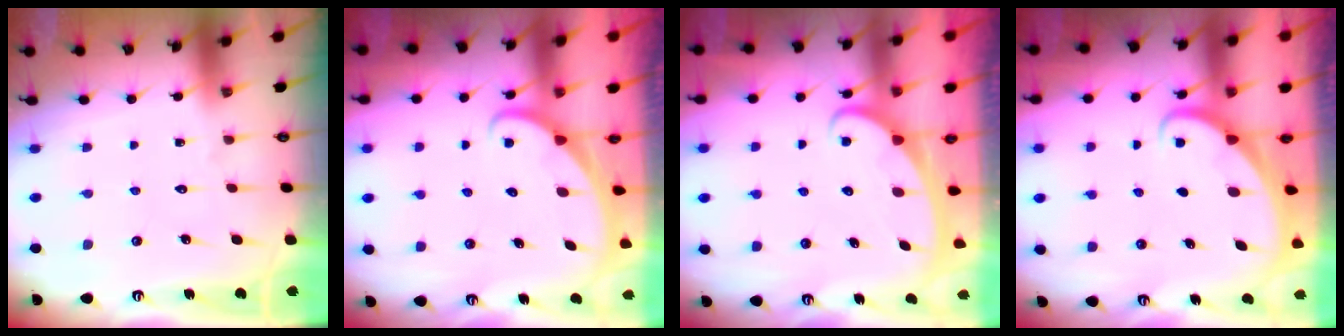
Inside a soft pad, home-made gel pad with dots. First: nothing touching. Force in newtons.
{"total": 2.1, "press": 2.1, "slide": 0.0}
{"total": 2.5, "press": 2.5, "slide": 0.4}
{"total": 1.9, "press": 1.9, "slide": 0.1}